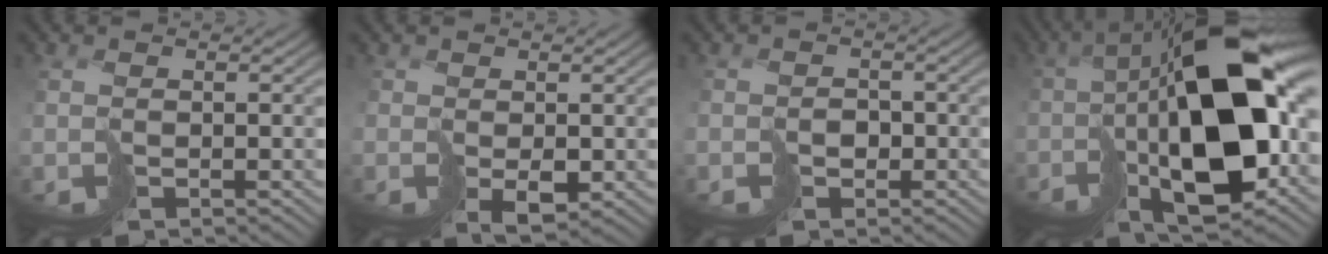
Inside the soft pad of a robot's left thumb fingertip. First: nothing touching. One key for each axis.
{"total": 1.8, "fx": 0.4, "fy": 1.2, "fz": 1.3, "tx": -0.024, "ty": -0.006, "tz": 0.016}
{"total": 1.6, "fx": -1.0, "fy": 1.2, "fz": -0.1, "tx": 0.014, "ty": -0.001, "tz": -0.021}
{"total": 16.8, "fx": -2.1, "fy": 8.3, "fz": 14.5, "tx": -0.240, "ty": -0.003, "tz": -0.029}